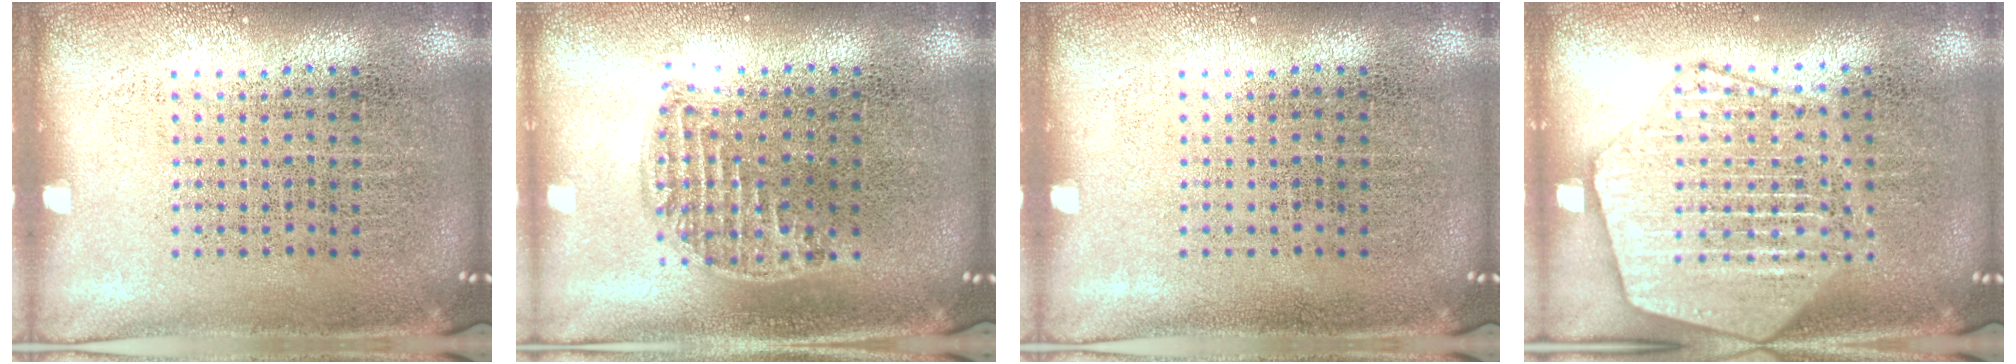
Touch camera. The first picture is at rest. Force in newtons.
{"total": 1.2, "press": 1.1, "slide": 0.5}
{"total": 0.0}
{"total": 2.9, "press": 2.8, "slide": 0.4}